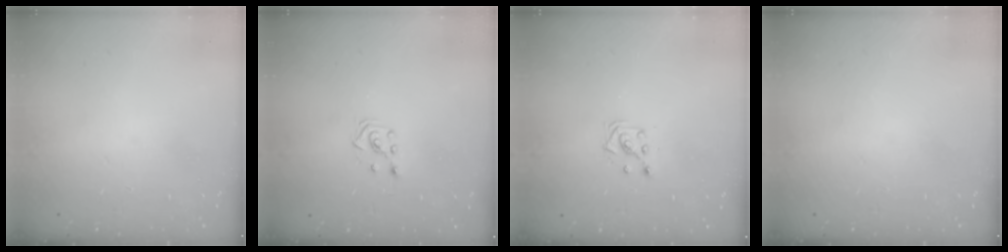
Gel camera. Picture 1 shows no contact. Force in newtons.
{"total": 2.3, "press": 2.2, "slide": 0.8}
{"total": 3.3, "press": 3.2, "slide": 0.5}
{"total": 0.0}